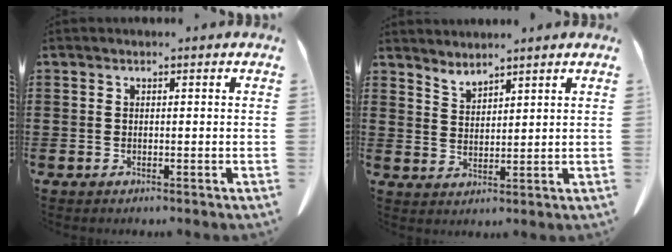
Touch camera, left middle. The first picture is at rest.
{"total": 2.8, "force": [2.8, 0.0, 0.0], "torque": [-0.009, -0.012, 0.054]}